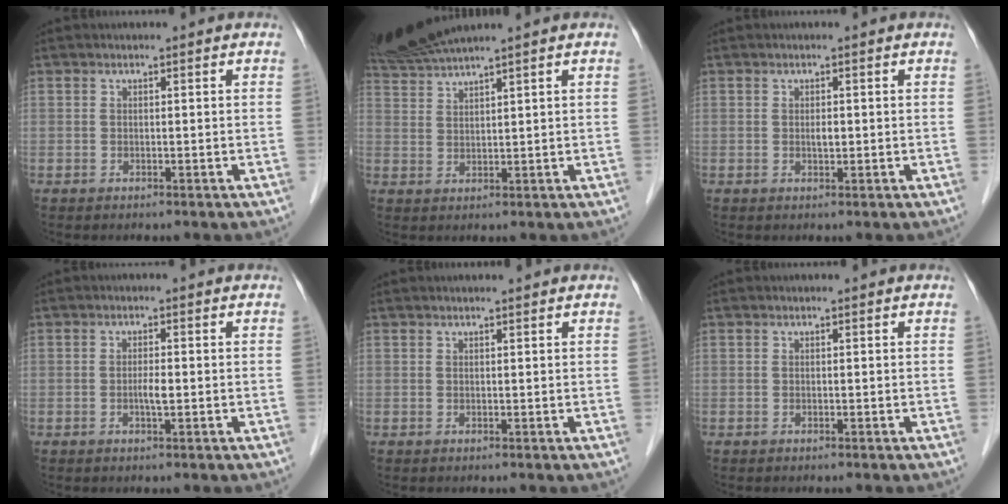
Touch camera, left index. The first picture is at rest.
{"total": 5.2, "force": [4.6, -1.8, 1.5], "torque": [-0.043, 0.005, 0.099]}
{"total": 1.5, "force": [0.3, 0.5, 1.4], "torque": [-0.029, 0.002, 0.007]}
{"total": 1.8, "force": [-0.2, 0.2, 1.8], "torque": [-0.036, 0.001, -0.004]}
{"total": 3.7, "force": [3.2, 0.0, 2.0], "torque": [-0.026, 0.031, 0.052]}
{"total": 0.0}